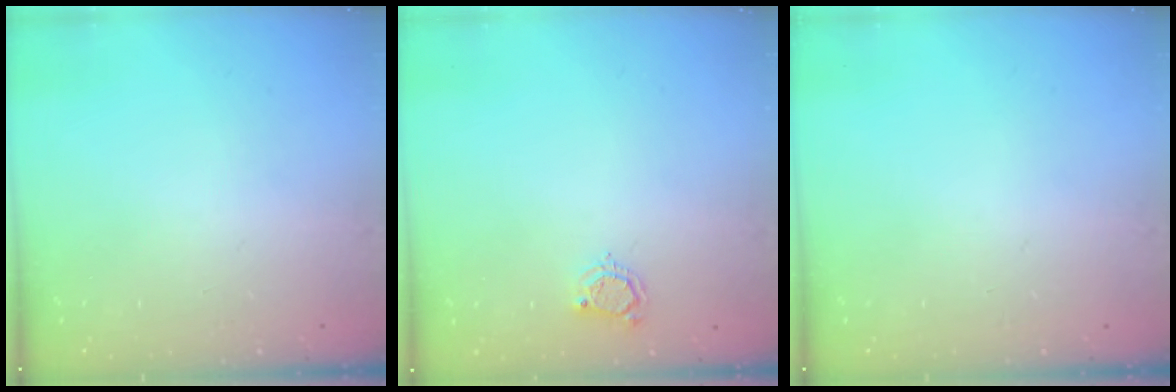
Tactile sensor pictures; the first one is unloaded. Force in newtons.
{"total": 4.2, "press": 4.1, "slide": 0.6}
{"total": 0.0}